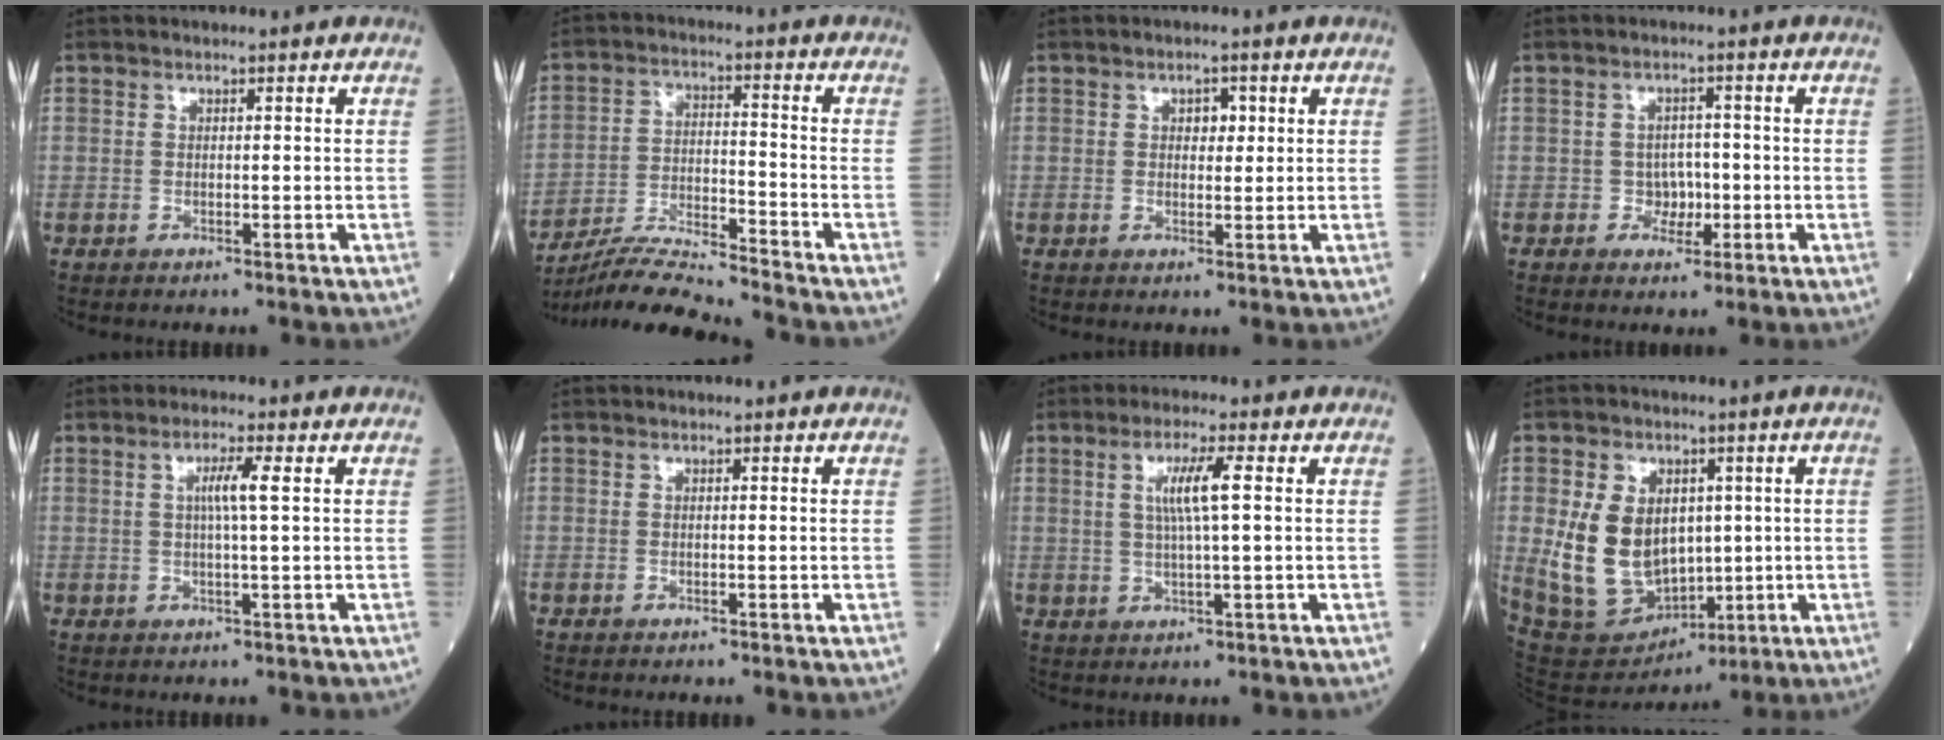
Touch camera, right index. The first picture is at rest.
{"total": 10.0, "force": [-9.6, -1.5, 2.5], "torque": [-0.043, -0.007, -0.177]}
{"total": 2.4, "force": [0.8, 1.4, 1.7], "torque": [-0.019, 0.004, 0.012]}
{"total": 3.0, "force": [-0.7, 2.6, 1.3], "torque": [-0.005, 0.008, -0.008]}
{"total": 3.8, "force": [1.0, -0.3, 3.7], "torque": [-0.067, 0.002, 0.016]}
{"total": 0.0}
{"total": 5.5, "force": [1.3, -0.1, 5.3], "torque": [-0.101, 0.001, 0.026]}
{"total": 13.6, "force": [0.9, 9.7, 9.4], "torque": [-0.192, 0.007, 0.043]}